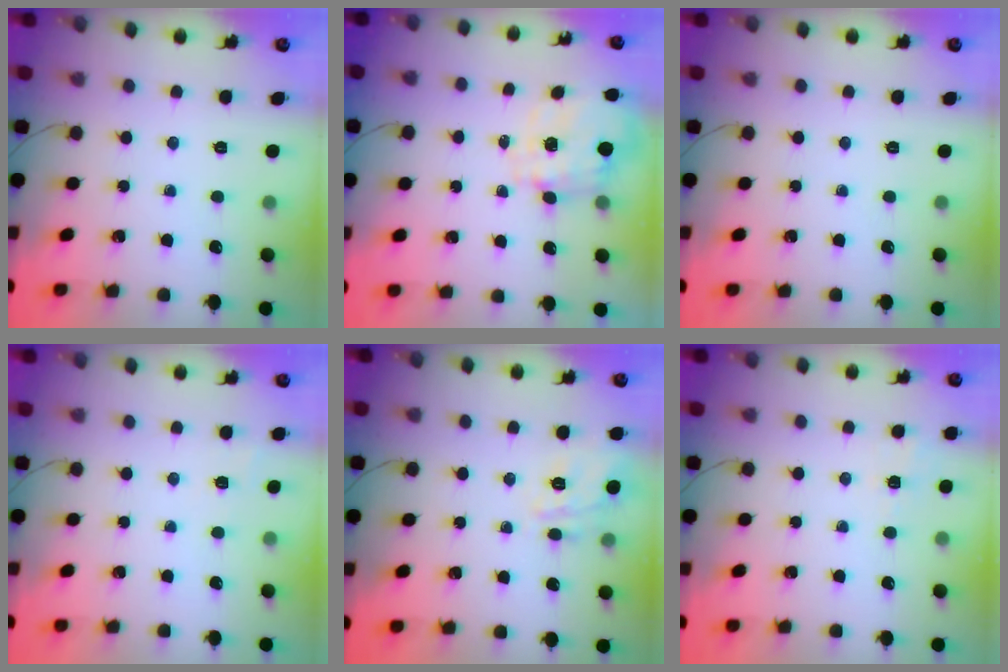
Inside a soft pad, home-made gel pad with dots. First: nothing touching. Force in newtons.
{"total": 3.0, "press": 2.7, "slide": 1.2}
{"total": 0.0}
{"total": 6.2, "press": 6.0, "slide": 1.6}
{"total": 5.1, "press": 5.0, "slide": 0.8}
{"total": 2.0, "press": 1.0, "slide": 1.7}